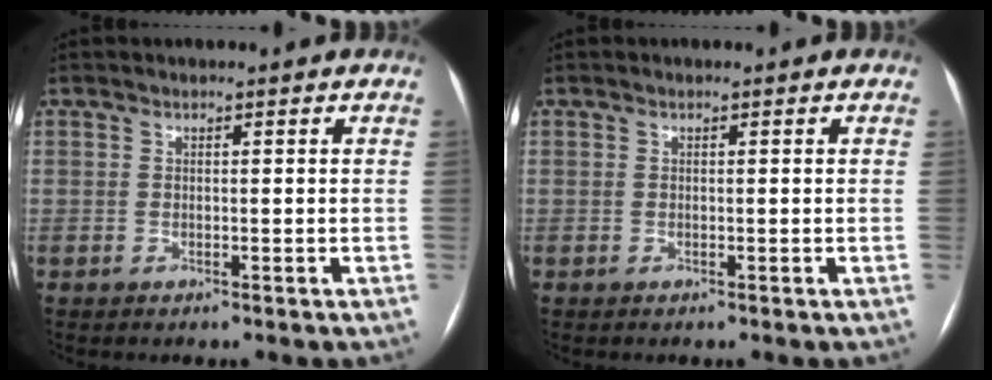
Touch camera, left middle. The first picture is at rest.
{"total": 0.0}